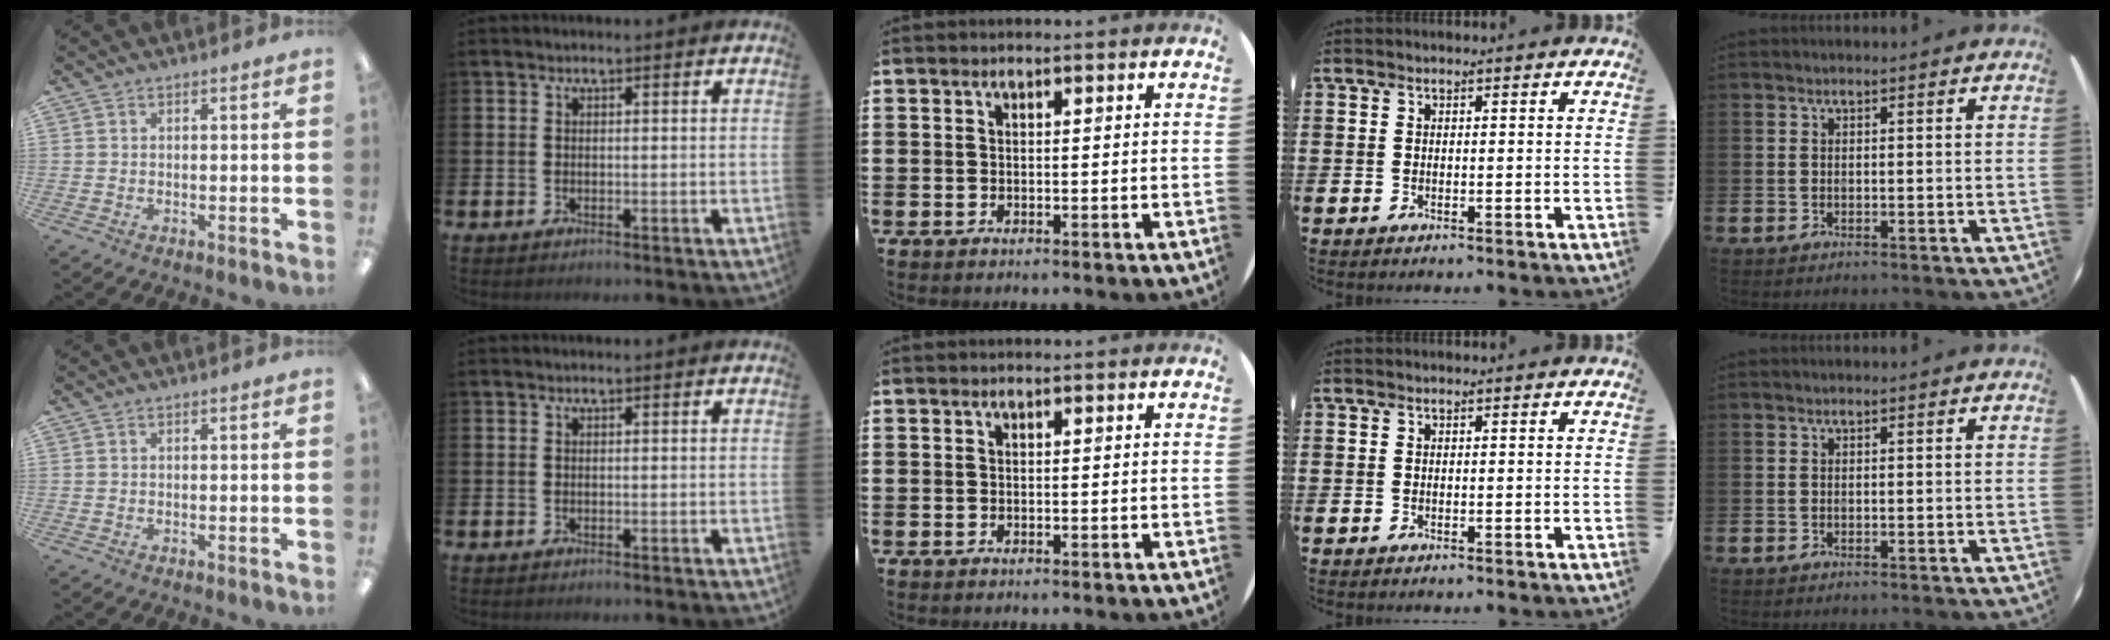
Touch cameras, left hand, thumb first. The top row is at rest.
{}